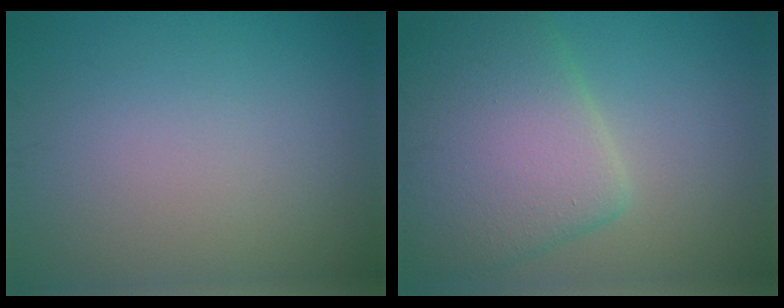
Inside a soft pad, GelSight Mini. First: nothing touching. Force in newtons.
{"total": 8.4, "press": 8.4, "slide": 0.2}